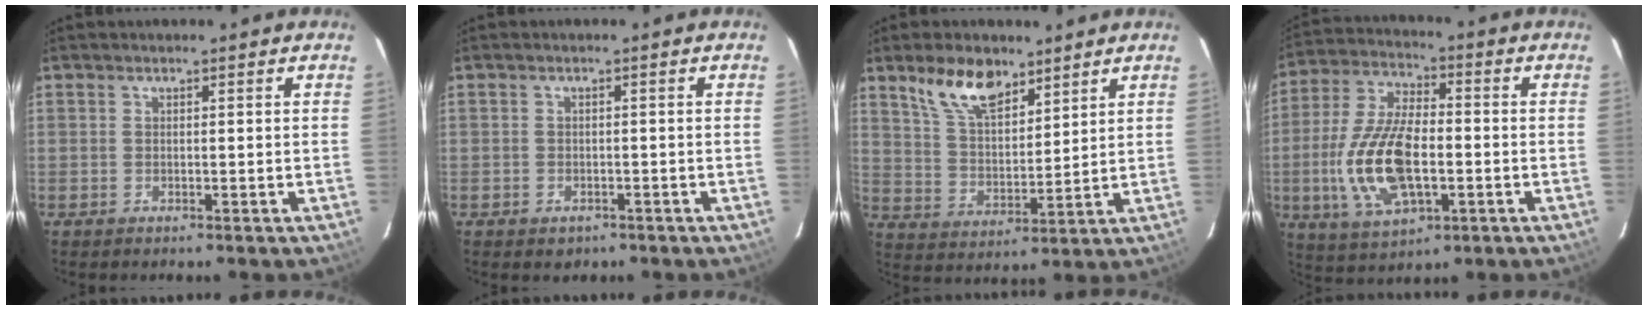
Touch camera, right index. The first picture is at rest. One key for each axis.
{"total": 2.6, "fx": -1.4, "fy": 2.0, "fz": 0.8, "tx": -0.019, "ty": 0.000, "tz": -0.015}
{"total": 10.5, "fx": 7.3, "fy": 4.9, "fz": 5.9, "tx": -0.108, "ty": 0.011, "tz": 0.143}
{"total": 16.6, "fx": -3.3, "fy": 7.6, "fz": 14.3, "tx": -0.305, "ty": -0.003, "tz": -0.056}